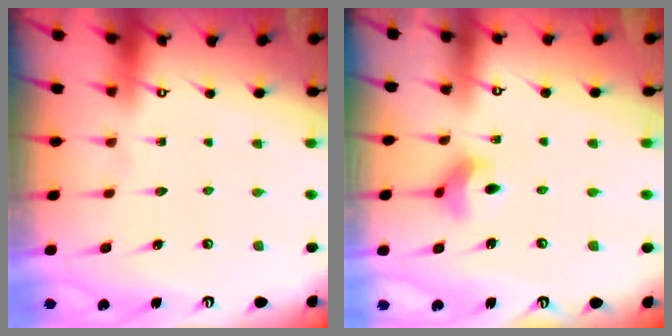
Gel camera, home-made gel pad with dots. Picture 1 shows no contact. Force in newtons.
{"total": 6.3, "press": 6.3, "slide": 0.6}